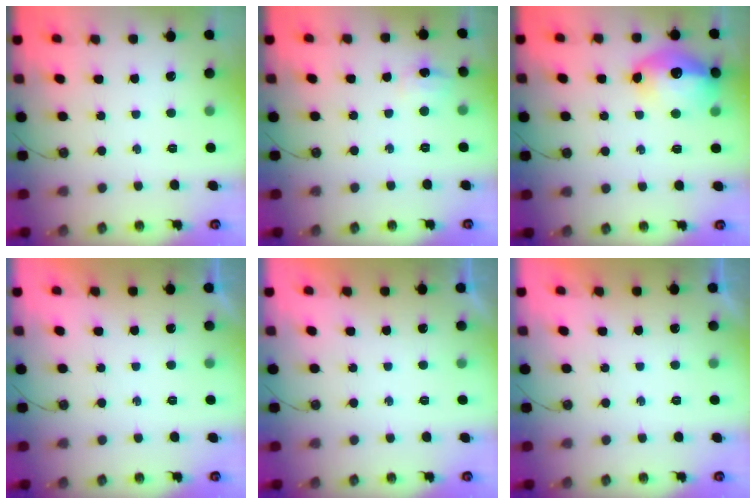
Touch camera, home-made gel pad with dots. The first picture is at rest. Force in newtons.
{"total": 5.1, "press": 5.0, "slide": 0.7}
{"total": 16.0, "press": 15.9, "slide": 1.5}
{"total": 0.0}
{"total": 0.0}
{"total": 0.0}